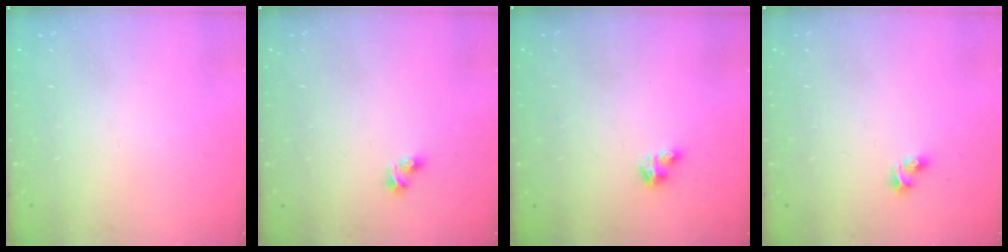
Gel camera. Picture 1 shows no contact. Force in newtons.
{"total": 3.5, "press": 3.0, "slide": 1.8}
{"total": 2.9, "press": 2.8, "slide": 0.6}
{"total": 3.5, "press": 3.1, "slide": 1.6}